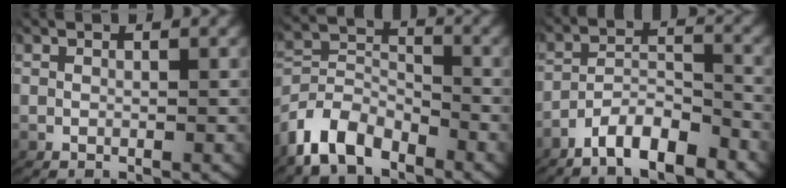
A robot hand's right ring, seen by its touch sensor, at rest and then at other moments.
{"total": 6.4, "force": [-3.8, 4.5, 2.6], "torque": [-0.057, -0.027, -0.063]}
{"total": 6.1, "force": [-4.5, 2.8, 3.2], "torque": [-0.050, -0.009, -0.077]}